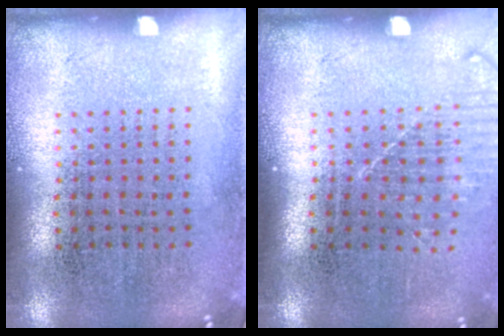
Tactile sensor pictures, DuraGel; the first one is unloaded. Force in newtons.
{"total": 1.2, "press": 1.0, "slide": 0.6}